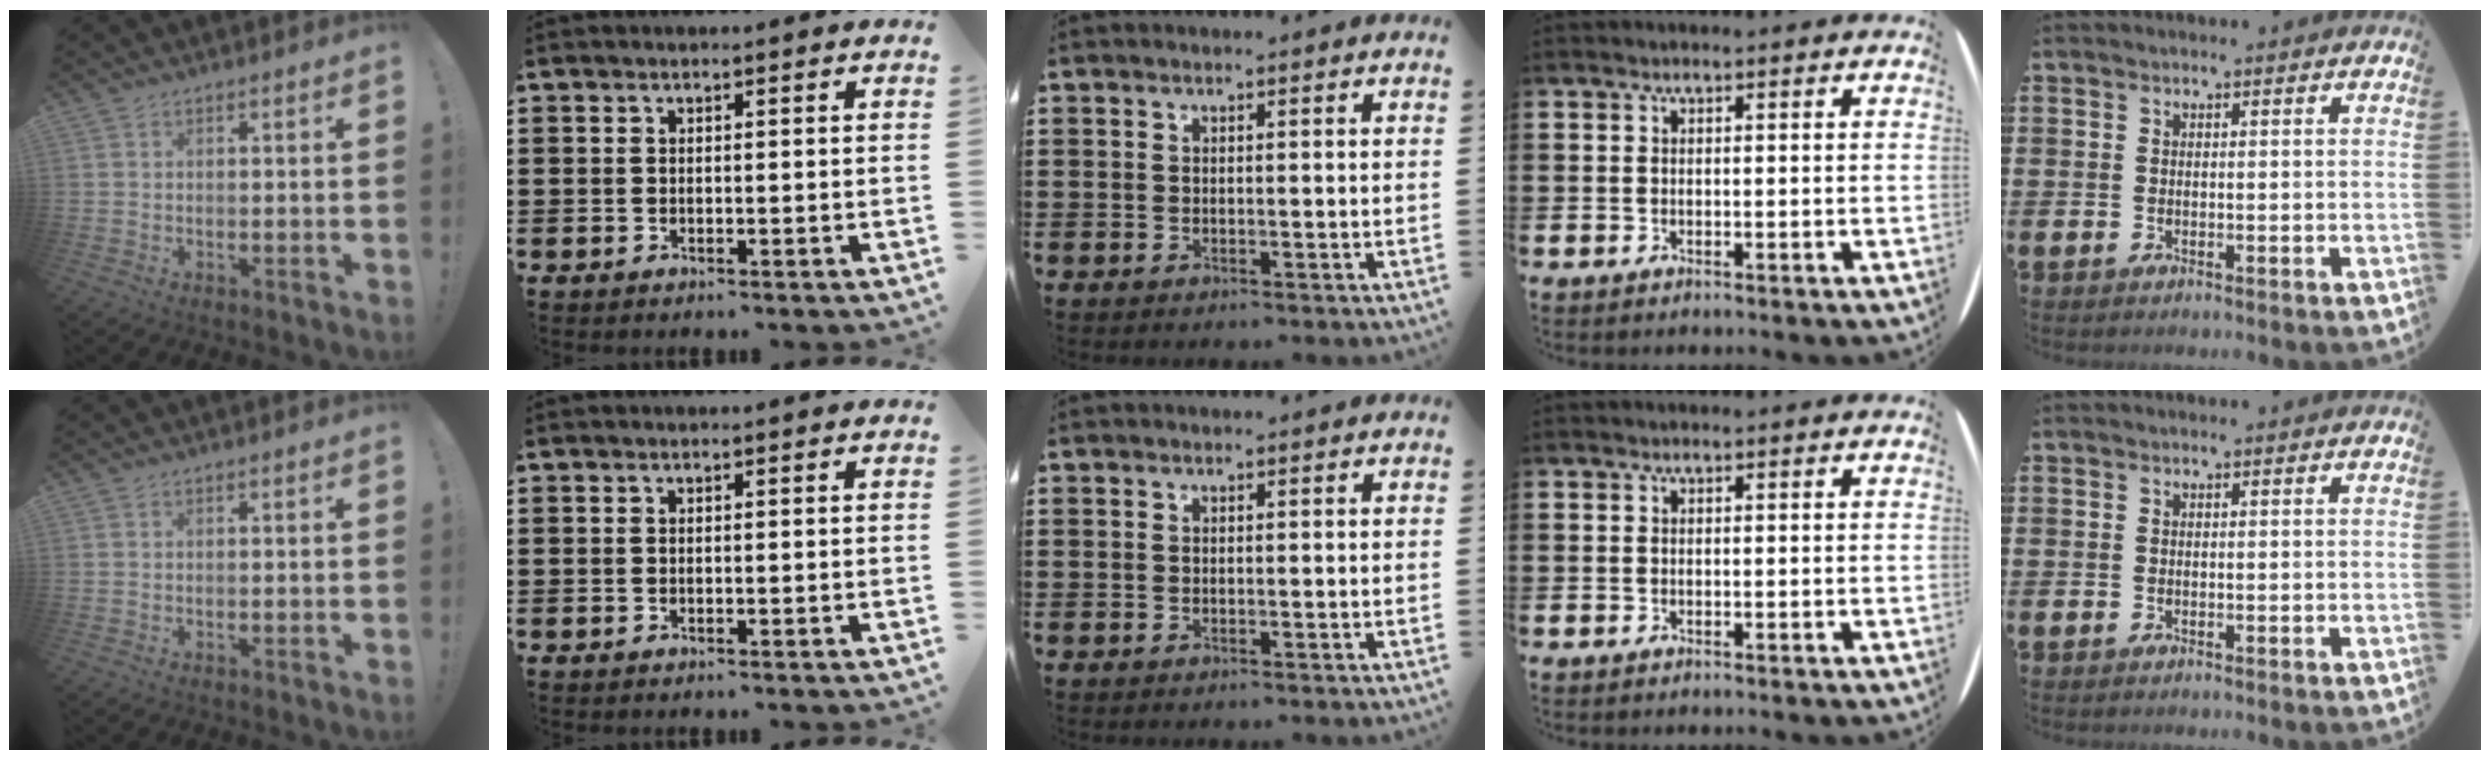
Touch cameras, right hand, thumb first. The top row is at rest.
{}